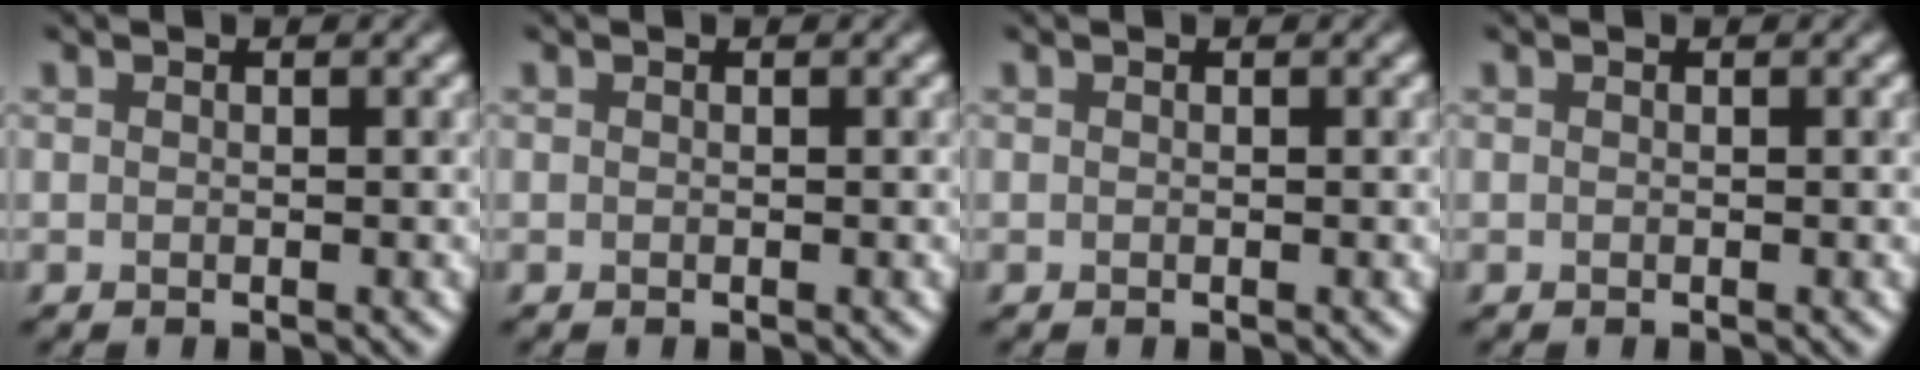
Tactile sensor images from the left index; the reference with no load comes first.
{"total": 0.0}
{"total": 0.0}
{"total": 0.0}